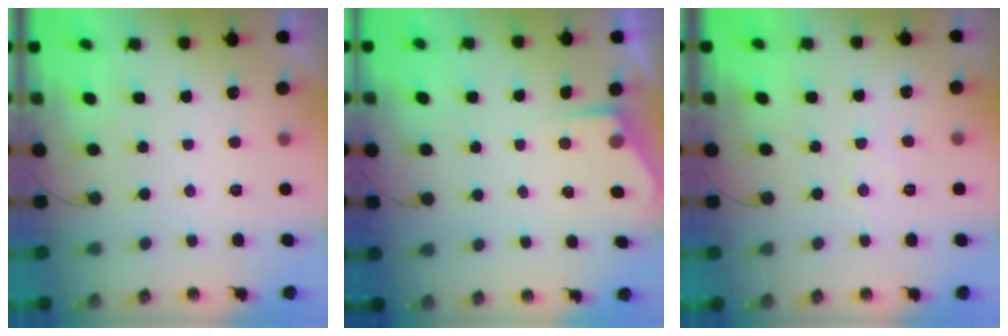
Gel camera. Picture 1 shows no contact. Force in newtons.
{"total": 2.3, "press": 2.3, "slide": 0.3}
{"total": 4.9, "press": 4.8, "slide": 0.7}